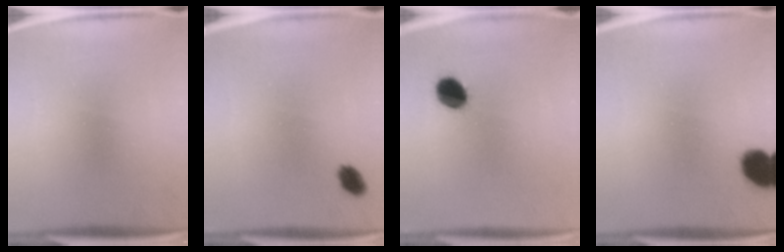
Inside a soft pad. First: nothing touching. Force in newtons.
{"total": 2.8}
{"total": 6.9}
{"total": 7.7}